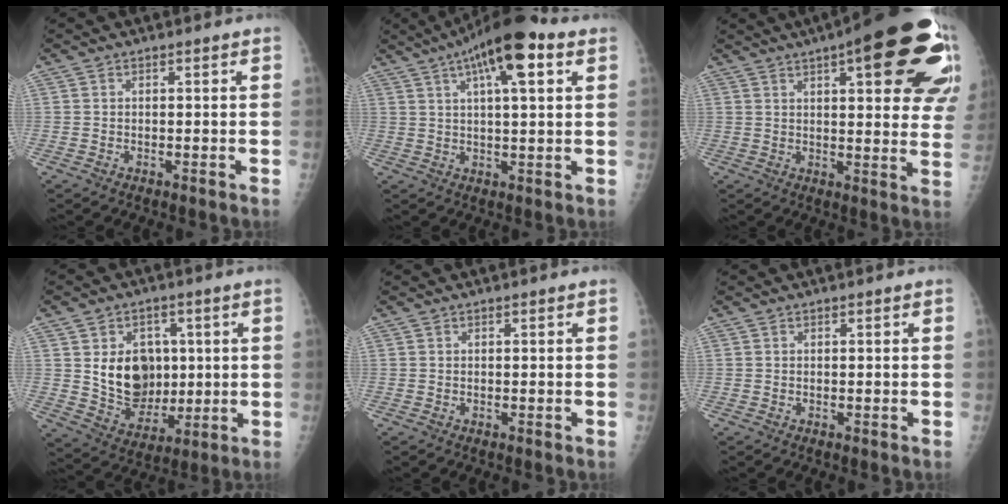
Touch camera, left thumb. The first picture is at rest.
{"total": 13.4, "force": [6.4, 3.8, 11.2], "torque": [-0.164, 0.007, 0.094]}
{"total": 27.6, "force": [12.6, 8.3, 23.0], "torque": [-0.212, 0.001, 0.160]}
{"total": 12.7, "force": [1.7, 10.0, 7.7], "torque": [-0.074, -0.014, 0.045]}
{"total": 0.0}
{"total": 0.0}